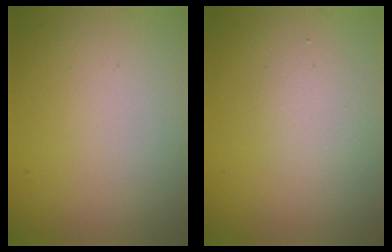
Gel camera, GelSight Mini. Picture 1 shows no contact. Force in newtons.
{"total": 1.6, "press": 1.6, "slide": 0.2}